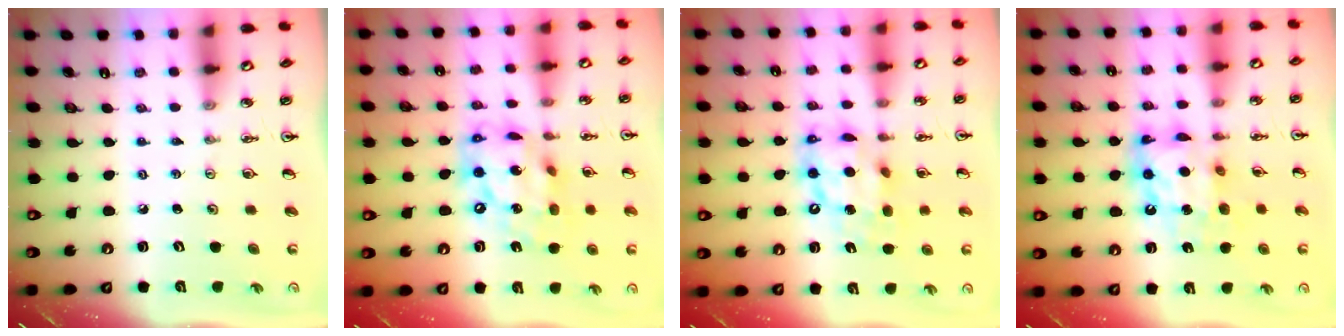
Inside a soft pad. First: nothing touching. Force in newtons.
{"total": 16.6, "press": 16.6, "slide": 1.5}
{"total": 12.0, "press": 12.0, "slide": 0.9}
{"total": 12.2, "press": 12.1, "slide": 1.3}